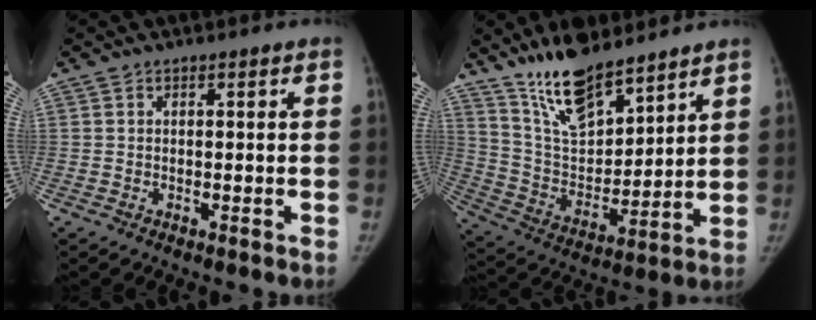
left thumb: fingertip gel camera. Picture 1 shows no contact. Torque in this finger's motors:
{"motor_torque": [2.19, 0.51, 0.90, -1.86, 0.35]}